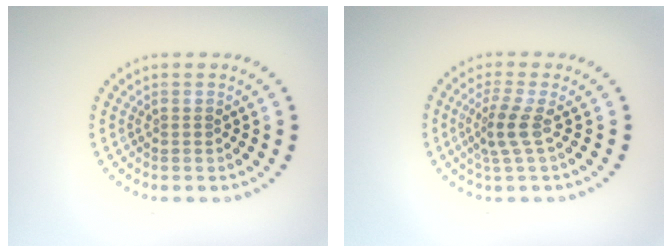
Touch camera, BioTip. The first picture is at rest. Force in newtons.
{"total": 2.4, "press": 1.8, "slide": 1.7}